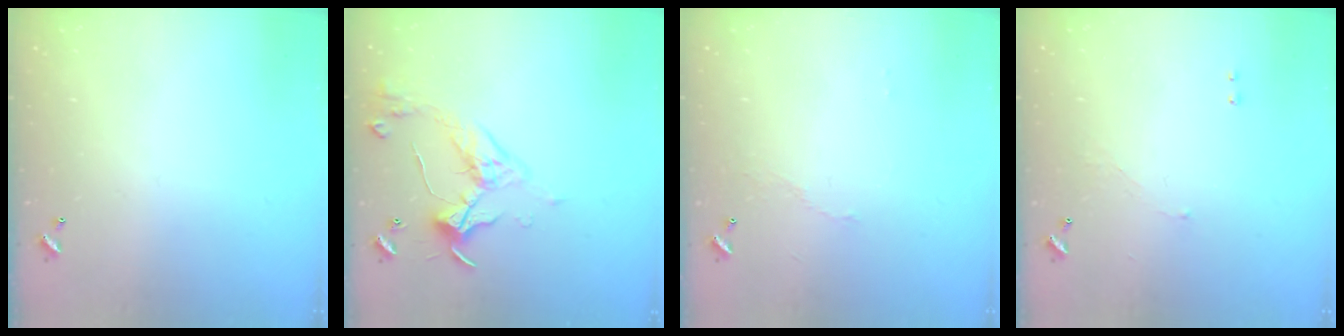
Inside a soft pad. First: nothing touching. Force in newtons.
{"total": 3.2, "press": 3.2, "slide": 0.6}
{"total": 2.9, "press": 2.8, "slide": 0.6}
{"total": 1.3, "press": 1.2, "slide": 0.5}